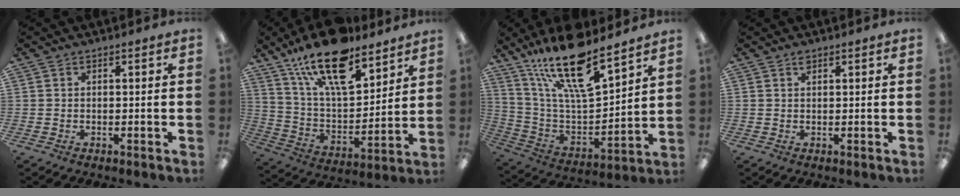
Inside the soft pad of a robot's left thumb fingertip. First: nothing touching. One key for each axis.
{"total": 21.0, "fx": 14.7, "fy": 8.3, "fz": 12.6, "tx": -0.216, "ty": -0.084, "tz": 0.256}
{"total": 20.2, "fx": 15.1, "fy": 5.7, "fz": 12.2, "tx": -0.221, "ty": -0.101, "tz": 0.260}
{"total": 1.2, "fx": 0.9, "fy": 0.5, "fz": 0.6, "tx": -0.007, "ty": -0.001, "tz": 0.015}